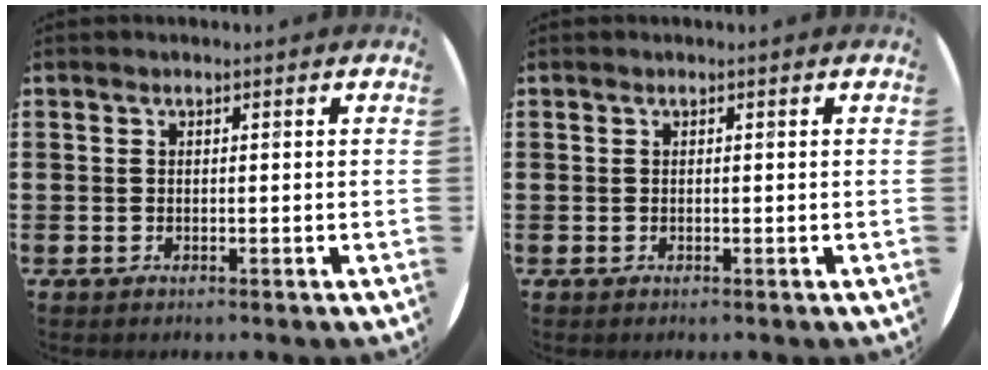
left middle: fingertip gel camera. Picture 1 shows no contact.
{"total": 0.0}